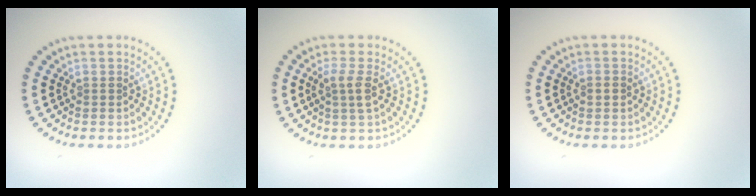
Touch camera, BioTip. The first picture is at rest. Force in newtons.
{"total": 1.9, "press": 1.6, "slide": 1.0}
{"total": 1.0, "press": 1.0, "slide": 0.1}